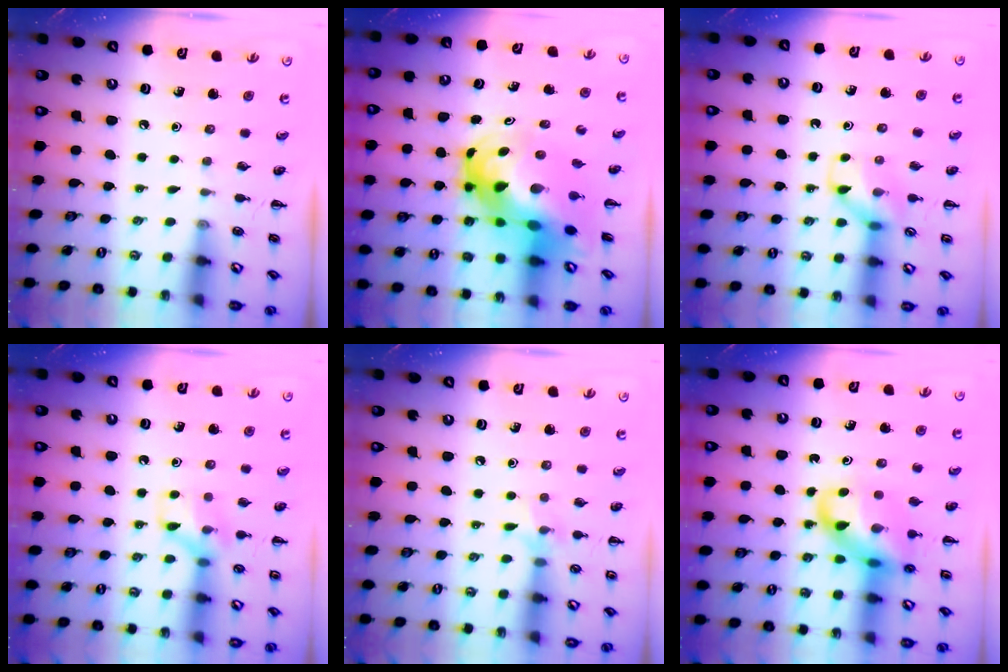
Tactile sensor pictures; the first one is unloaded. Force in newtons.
{"total": 13.4, "press": 12.9, "slide": 3.5}
{"total": 10.5, "press": 10.5, "slide": 1.0}
{"total": 9.5, "press": 9.4, "slide": 0.7}
{"total": 6.7, "press": 6.4, "slide": 1.8}
{"total": 14.3, "press": 13.8, "slide": 3.4}